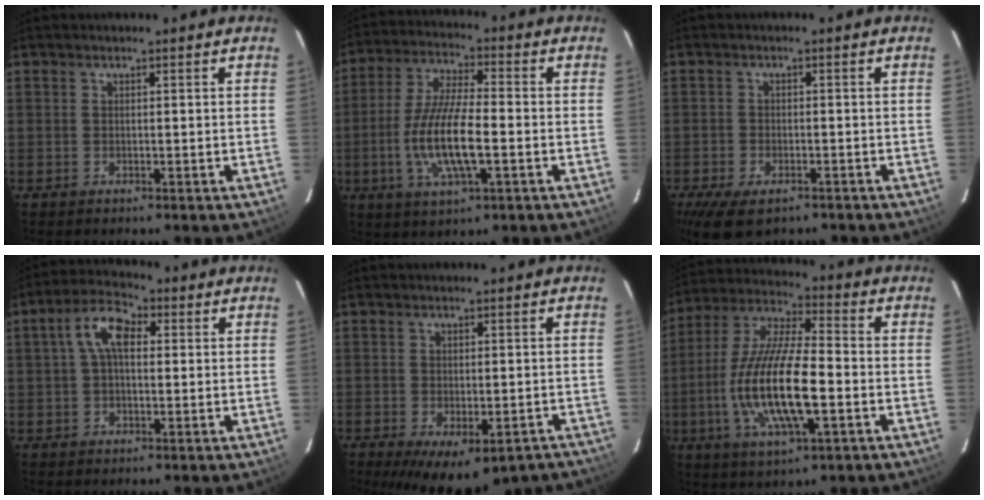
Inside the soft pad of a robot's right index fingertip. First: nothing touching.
{"total": 12.6, "force": [-3.1, 3.3, 11.8], "torque": [-0.244, -0.007, -0.059]}
{"total": 7.8, "force": [-5.2, 4.0, 4.2], "torque": [-0.095, -0.019, -0.085]}
{"total": 7.6, "force": [1.4, 4.2, 6.2], "torque": [-0.121, 0.026, 0.022]}
{"total": 14.9, "force": [-10.4, 6.6, 8.3], "torque": [-0.146, -0.023, -0.125]}
{"total": 17.4, "force": [-3.9, 4.8, 16.2], "torque": [-0.329, -0.011, -0.076]}